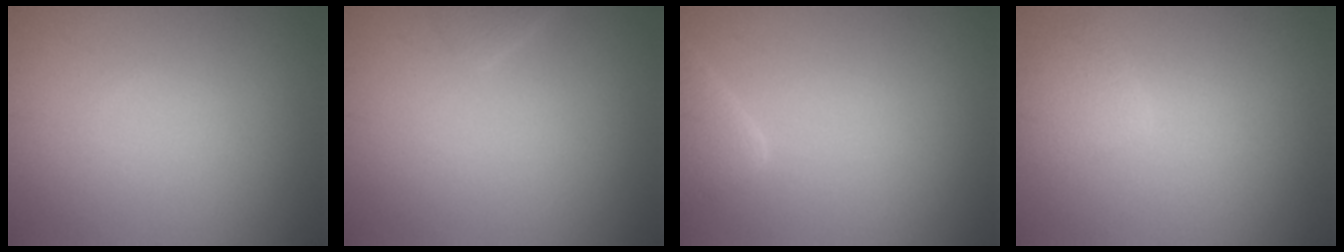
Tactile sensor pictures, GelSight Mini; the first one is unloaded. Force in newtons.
{"total": 1.0, "press": 1.0, "slide": 0.2}
{"total": 2.9, "press": 2.9, "slide": 0.2}
{"total": 1.7, "press": 1.7, "slide": 0.2}